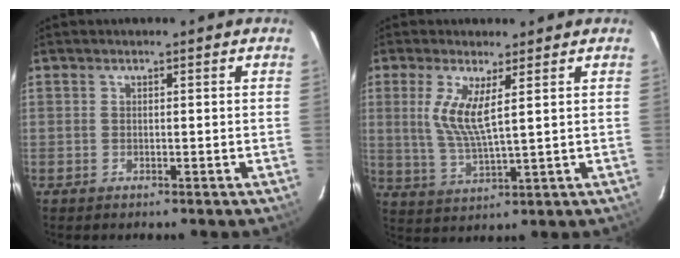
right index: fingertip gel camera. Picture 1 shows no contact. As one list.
[{"total": 7.2, "force": [2.3, 1.2, 6.7], "torque": [-0.142, -0.011, 0.050]}]